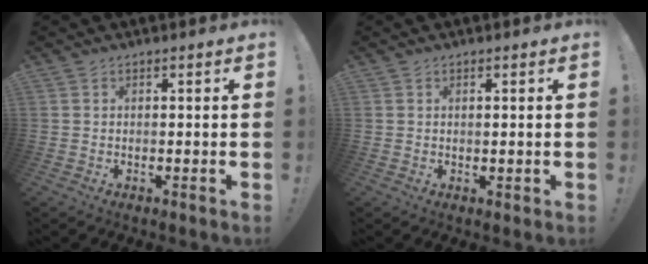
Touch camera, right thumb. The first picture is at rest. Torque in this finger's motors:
{"motor_torque": [0.05, -0.12, -0.10, -0.06, -0.03]}